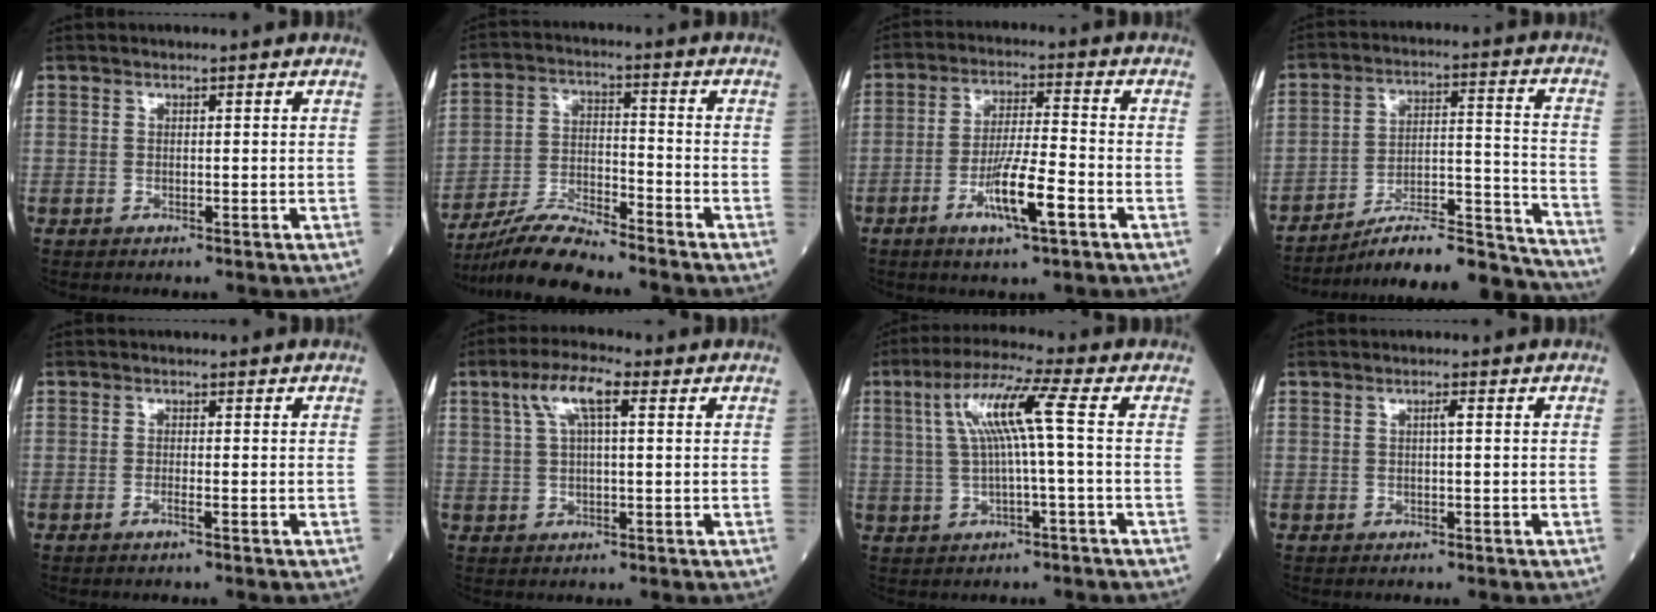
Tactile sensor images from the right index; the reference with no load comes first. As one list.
[{"total": 9.5, "force": [-8.9, 0.1, 3.3], "torque": [-0.063, -0.011, -0.168]}, {"total": 9.0, "force": [-3.9, 0.8, 8.0], "torque": [-0.151, -0.008, -0.069]}, {"total": 19.0, "force": [-18.1, 1.0, 5.8], "torque": [-0.066, 0.033, -0.277]}, {"total": 0.9, "force": [-0.6, -0.1, 0.7], "torque": [-0.017, -0.001, -0.012]}, {"total": 6.5, "force": [2.6, 1.5, 5.7], "torque": [-0.118, 0.024, 0.047]}, {"total": 8.6, "force": [1.2, -0.5, 8.5], "torque": [-0.163, 0.024, 0.025]}, {"total": 0.9, "force": [0.2, 0.0, 0.9], "torque": [-0.019, 0.001, 0.001]}]